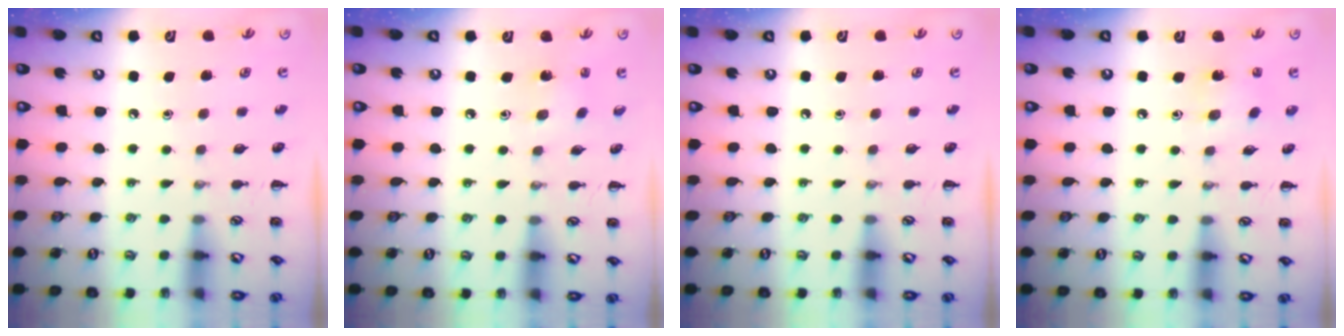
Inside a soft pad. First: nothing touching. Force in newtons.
{"total": 1.5, "press": 1.4, "slide": 0.5}
{"total": 0.0}
{"total": 5.4, "press": 5.3, "slide": 1.1}